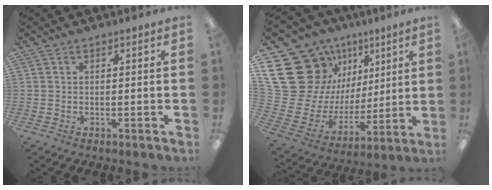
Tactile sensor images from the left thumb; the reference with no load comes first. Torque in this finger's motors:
{"motor_torque": [0.50, 0.90, 1.35, -1.42, 0.72]}